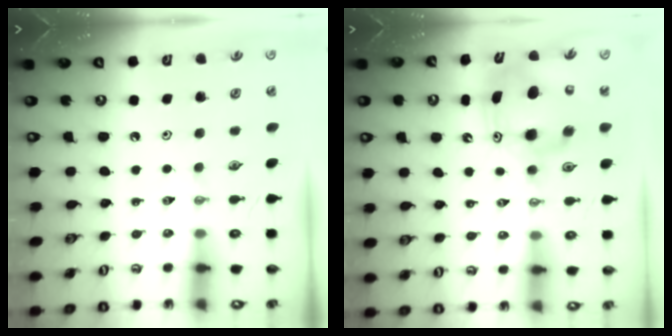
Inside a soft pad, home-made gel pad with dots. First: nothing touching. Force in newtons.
{"total": 11.4, "press": 11.3, "slide": 1.0}